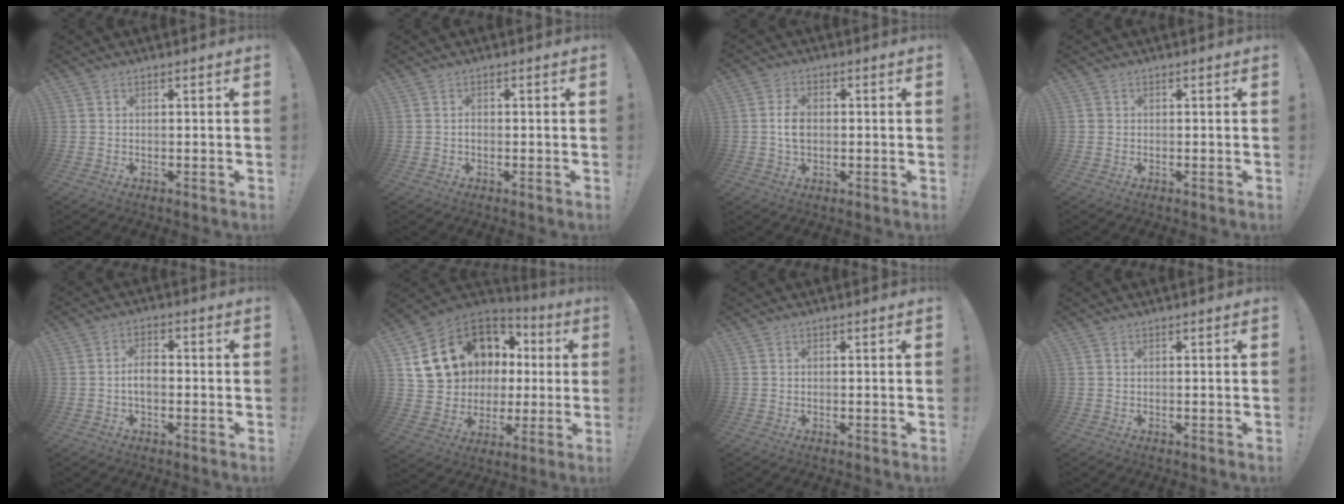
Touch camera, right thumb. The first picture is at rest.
{"total": 0.8, "force": [-0.2, 0.6, 0.4], "torque": [-0.004, 0.001, -0.004]}
{"total": 5.4, "force": [-0.3, 3.6, 4.0], "torque": [-0.056, 0.003, -0.008]}
{"total": 0.7, "force": [0.0, 0.7, 0.1], "torque": [-0.009, 0.004, 0.002]}
{"total": 4.7, "force": [-0.7, 2.5, 3.9], "torque": [-0.072, 0.006, -0.015]}
{"total": 17.9, "force": [6.5, 14.3, 8.5], "torque": [-0.132, -0.032, 0.155]}
{"total": 0.0}
{"total": 0.0}